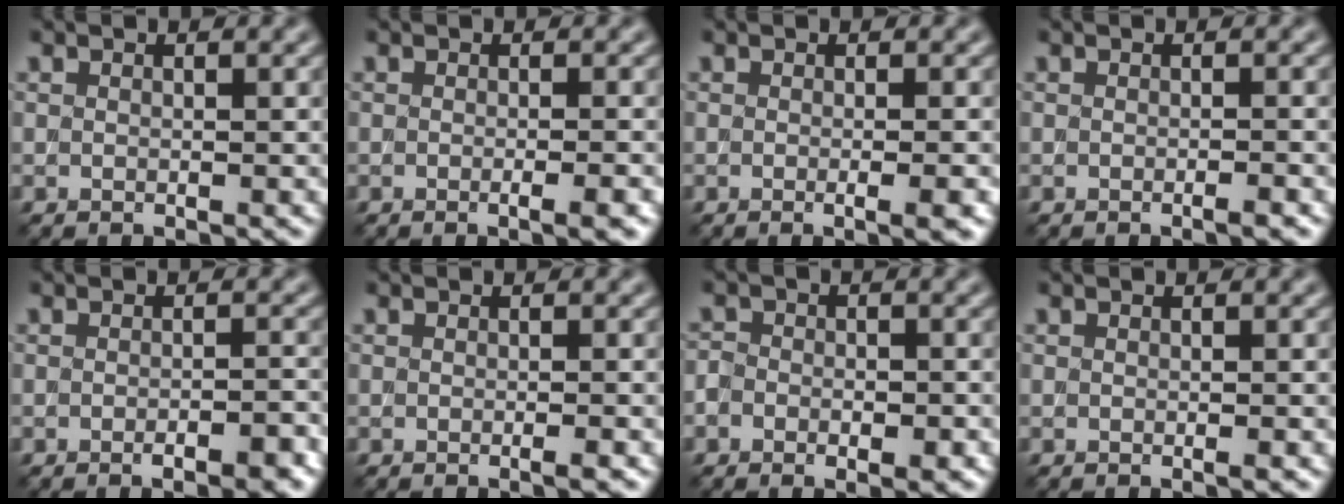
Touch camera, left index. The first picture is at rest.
{"total": 3.0, "force": [-0.5, 1.2, 2.7], "torque": [-0.001, 0.004, -0.015]}
{"total": 3.3, "force": [-0.3, 1.4, 3.0], "torque": [-0.005, 0.006, -0.015]}
{"total": 1.4, "force": [-0.4, 0.4, 1.3], "torque": [-0.009, -0.001, -0.013]}
{"total": 3.4, "force": [-1.6, 0.9, 2.8], "torque": [-0.027, 0.009, -0.021]}
{"total": 1.7, "force": [-0.3, 0.6, 1.6], "torque": [-0.008, -0.001, -0.009]}
{"total": 3.7, "force": [-1.9, 2.3, 2.2], "torque": [-0.023, 0.008, -0.027]}
{"total": 1.3, "force": [-0.1, 0.4, 1.2], "torque": [-0.007, -0.002, -0.004]}